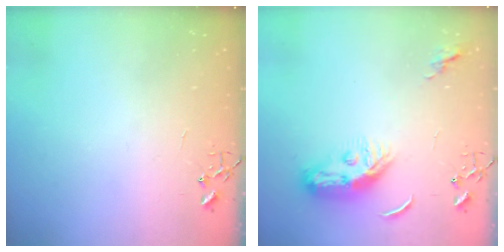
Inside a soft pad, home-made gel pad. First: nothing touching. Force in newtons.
{"total": 9.3, "press": 9.2, "slide": 1.2}